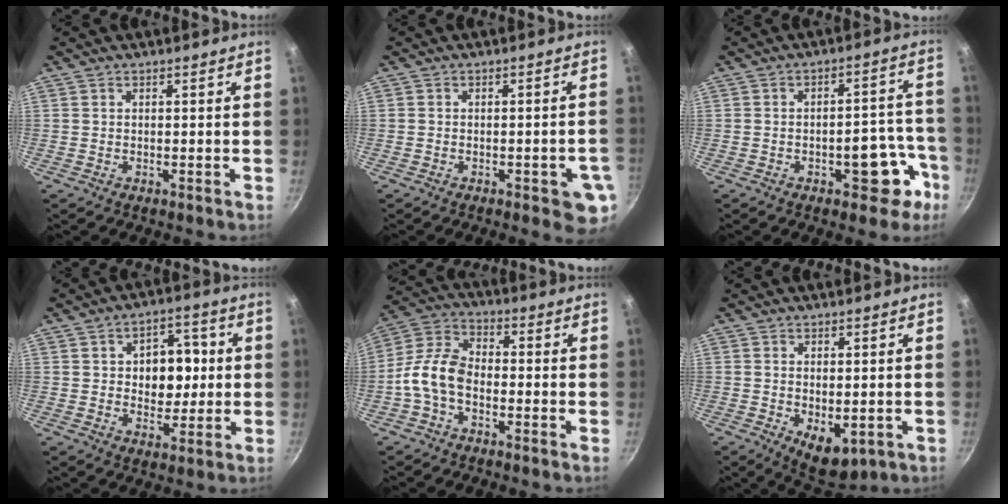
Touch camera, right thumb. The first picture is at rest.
{"total": 6.8, "force": [-2.4, 2.5, 5.9], "torque": [-0.052, 0.008, -0.025]}
{"total": 10.2, "force": [-4.6, 5.4, 7.3], "torque": [-0.037, 0.051, -0.052]}
{"total": 10.1, "force": [1.1, 7.2, 7.0], "torque": [-0.051, 0.006, 0.013]}
{"total": 9.3, "force": [-2.9, 5.8, 6.7], "torque": [-0.129, 0.040, -0.074]}
{"total": 7.3, "force": [-1.5, 4.1, 5.8], "torque": [-0.074, -0.012, -0.007]}